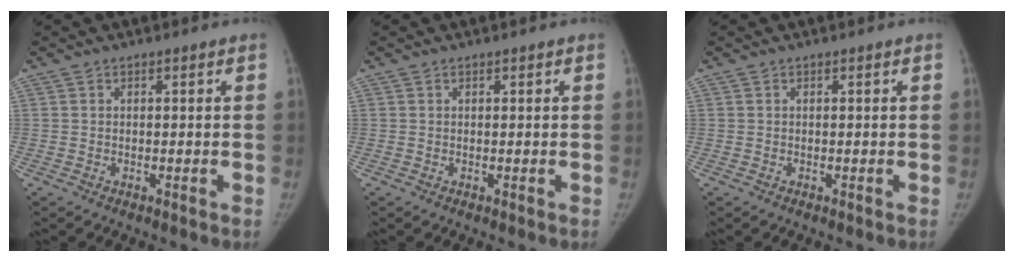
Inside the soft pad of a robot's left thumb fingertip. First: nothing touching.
{"total": 0.0}
{"total": 0.0}